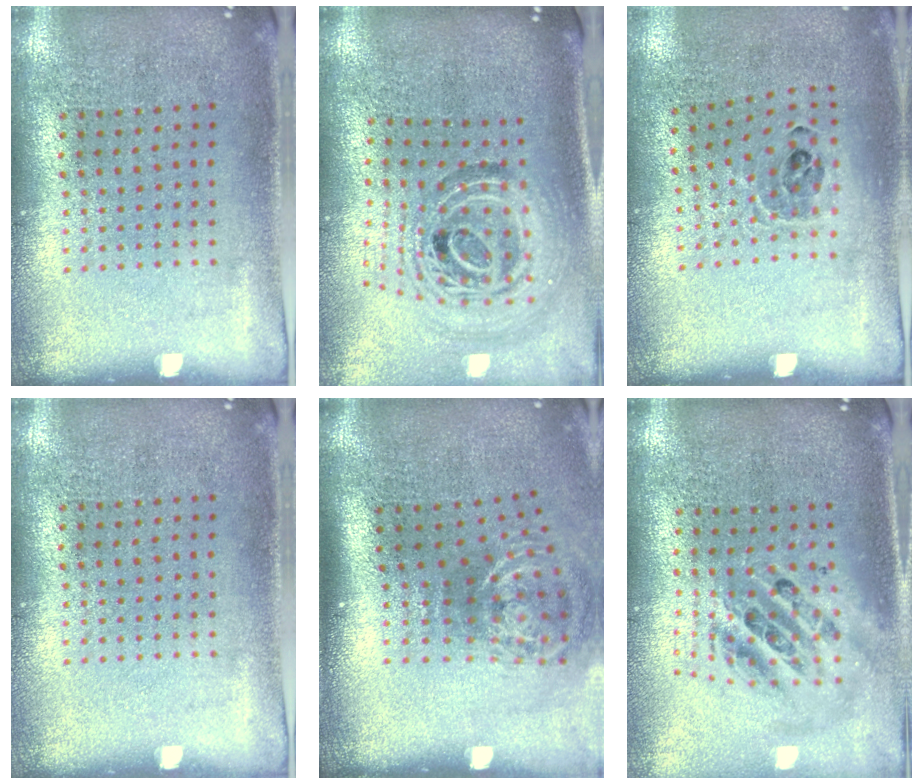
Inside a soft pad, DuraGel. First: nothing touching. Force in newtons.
{"total": 1.9, "press": 1.5, "slide": 1.2}
{"total": 0.9, "press": 0.8, "slide": 0.4}
{"total": 0.0}
{"total": 2.1, "press": 1.3, "slide": 1.7}
{"total": 2.3, "press": 1.7, "slide": 1.5}